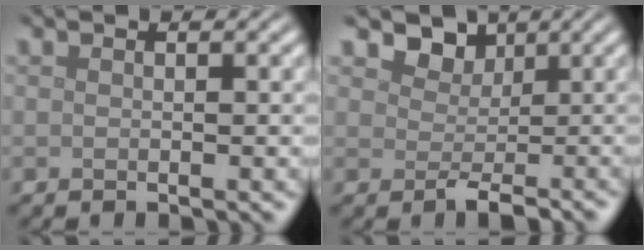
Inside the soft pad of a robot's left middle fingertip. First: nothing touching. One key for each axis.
{"total": 2.4, "fx": 0.8, "fy": 1.8, "fz": 1.3, "tx": -0.017, "ty": -0.005, "tz": 0.009}